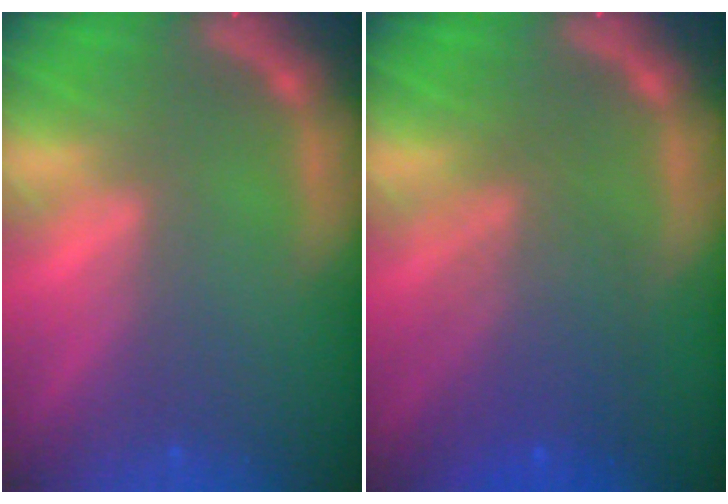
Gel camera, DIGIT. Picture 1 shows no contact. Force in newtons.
{"total": 6.0}